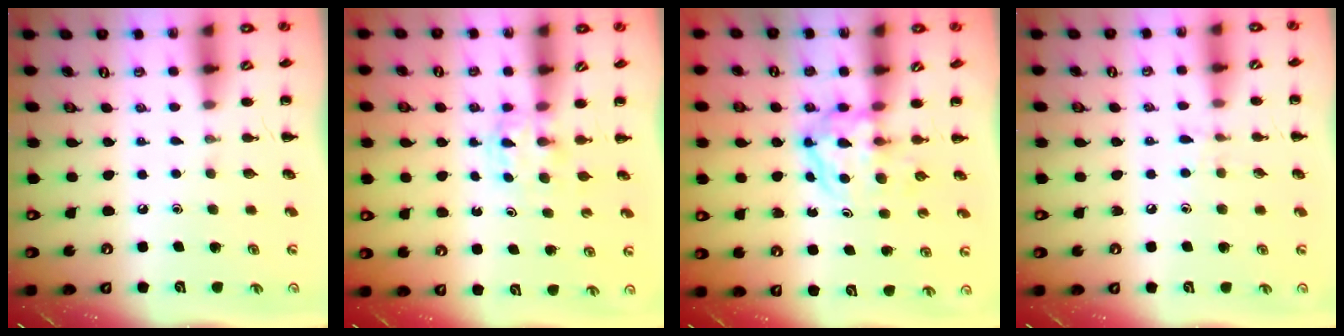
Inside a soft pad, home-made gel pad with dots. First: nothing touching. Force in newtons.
{"total": 2.6, "press": 2.4, "slide": 1.1}
{"total": 3.9, "press": 3.9, "slide": 0.5}
{"total": 5.7, "press": 5.3, "slide": 2.2}